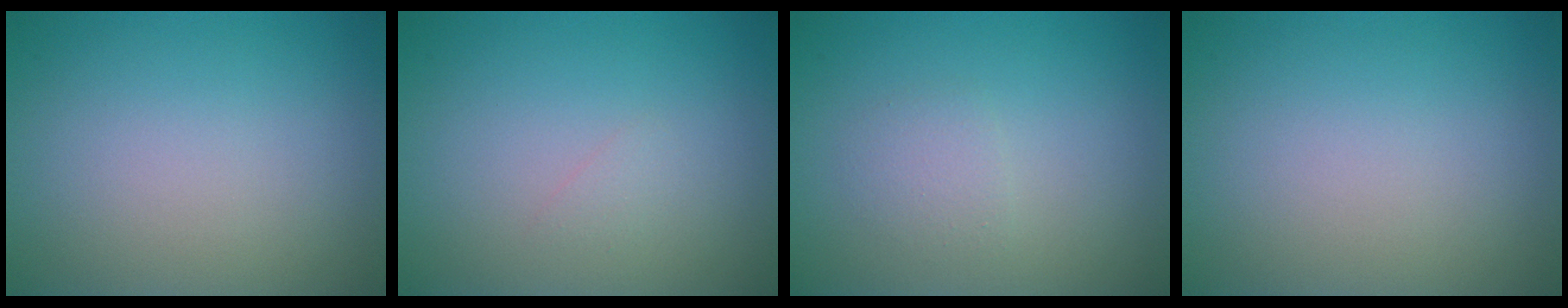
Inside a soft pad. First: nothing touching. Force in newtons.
{"total": 0.6, "press": 0.6, "slide": 0.0}
{"total": 1.4, "press": 1.4, "slide": 0.0}
{"total": 0.0}